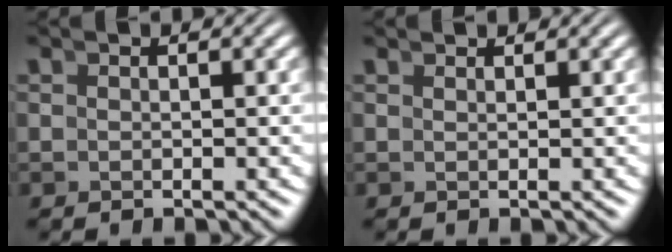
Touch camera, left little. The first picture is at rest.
{"total": 1.3, "force": [1.1, -0.6, -0.2], "torque": [0.019, 0.008, 0.021]}